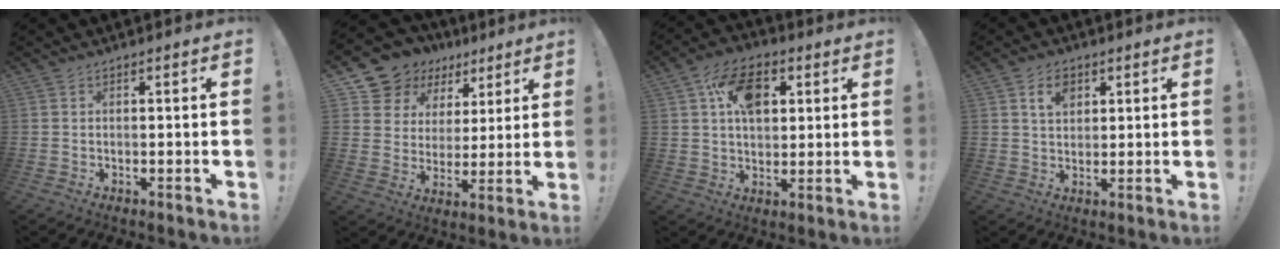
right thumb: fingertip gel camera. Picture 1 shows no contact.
{"total": 11.9, "force": [8.2, 8.4, 2.1], "torque": [-0.046, -0.062, 0.165]}
{"total": 13.9, "force": [5.0, 9.3, 9.1], "torque": [-0.141, 0.003, 0.094]}
{"total": 6.1, "force": [2.8, 4.3, 3.4], "torque": [-0.047, -0.002, 0.048]}